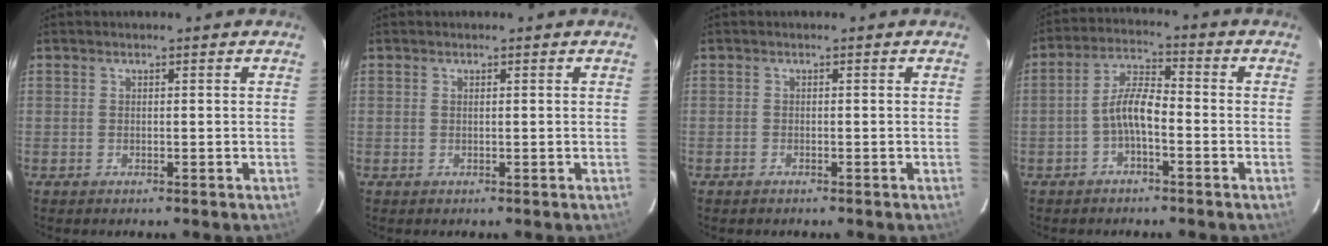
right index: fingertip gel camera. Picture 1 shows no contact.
{"total": 0.0}
{"total": 0.7, "force": [-0.6, 0.3, 0.1], "torque": [-0.004, 0.002, -0.011]}
{"total": 5.7, "force": [-2.3, 1.8, 4.9], "torque": [-0.103, 0.018, -0.045]}